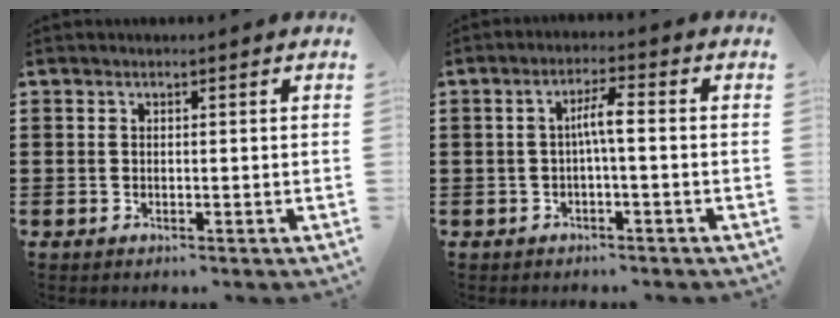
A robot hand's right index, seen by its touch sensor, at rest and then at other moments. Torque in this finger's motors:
{"motor_torque": [1.00, -0.38, 0.31, 0.12]}